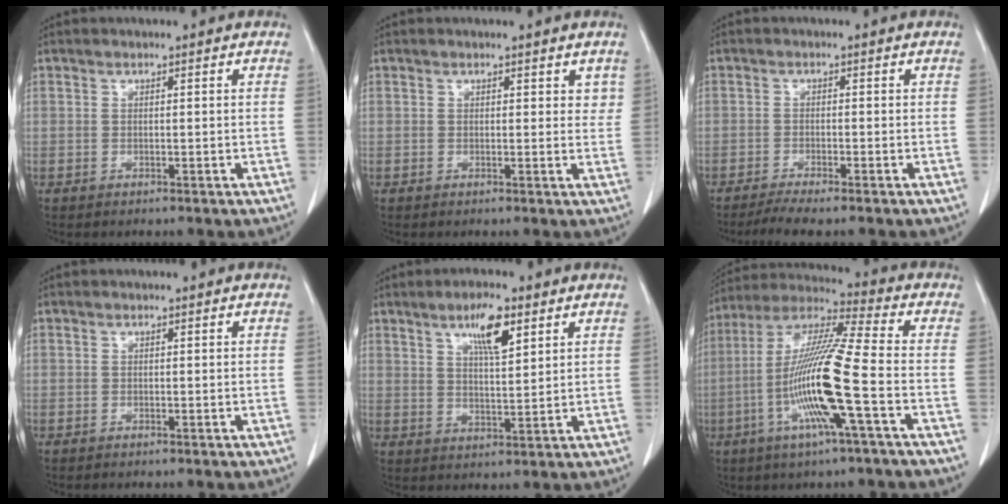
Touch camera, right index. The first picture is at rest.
{"total": 1.9, "force": [1.2, 1.2, 0.9], "torque": [0.002, -0.003, 0.012]}
{"total": 3.9, "force": [-3.3, -0.2, 2.2], "torque": [-0.037, -0.009, -0.058]}
{"total": 0.0}
{"total": 6.8, "force": [3.8, 1.4, 5.5], "torque": [-0.099, 0.001, 0.065]}
{"total": 15.9, "force": [-4.4, -0.4, 15.3], "torque": [-0.308, -0.006, -0.095]}